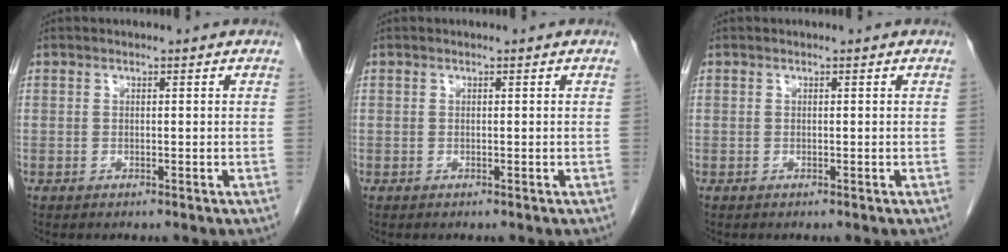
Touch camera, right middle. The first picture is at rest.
{"total": 0.0}
{"total": 0.0}